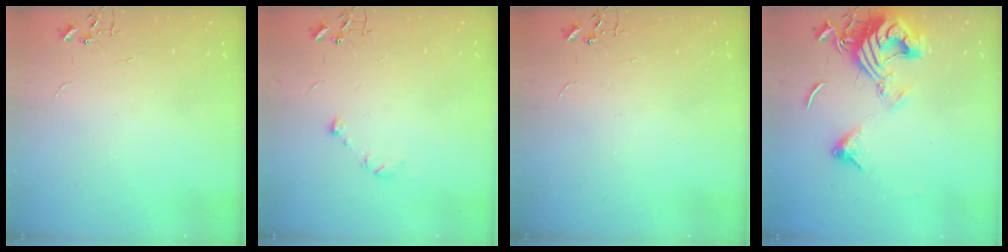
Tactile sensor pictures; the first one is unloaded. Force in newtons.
{"total": 7.4, "press": 7.4, "slide": 0.9}
{"total": 0.0}
{"total": 15.7, "press": 15.6, "slide": 1.8}